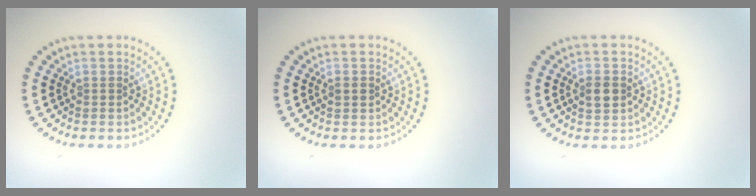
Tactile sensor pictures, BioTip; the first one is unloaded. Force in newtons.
{"total": 1.1, "press": 1.1, "slide": 0.1}
{"total": 1.9, "press": 1.9, "slide": 0.2}